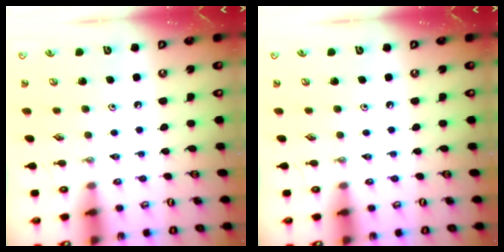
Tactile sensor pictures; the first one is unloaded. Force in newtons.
{"total": 0.0}